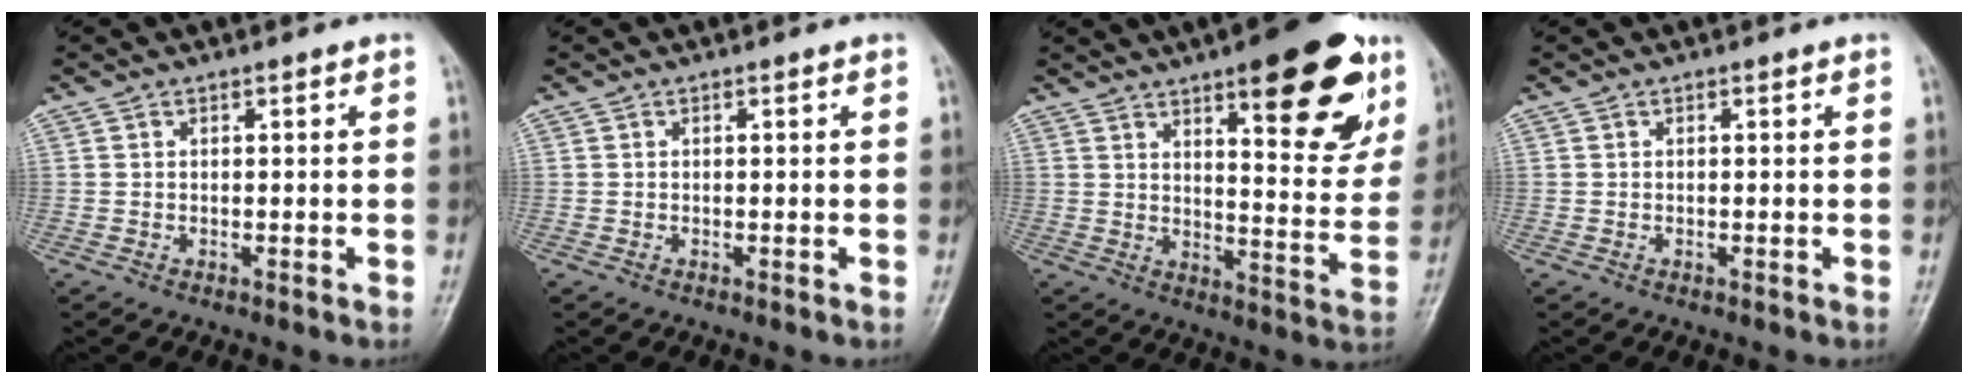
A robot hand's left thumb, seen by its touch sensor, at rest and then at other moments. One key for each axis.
{"total": 0.0}
{"total": 20.2, "fx": 11.2, "fy": 6.5, "fz": 15.5, "tx": -0.160, "ty": -0.048, "tz": 0.152}
{"total": 0.0}